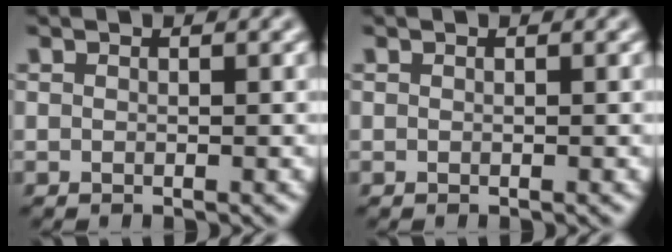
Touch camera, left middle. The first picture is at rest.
{"total": 0.0}